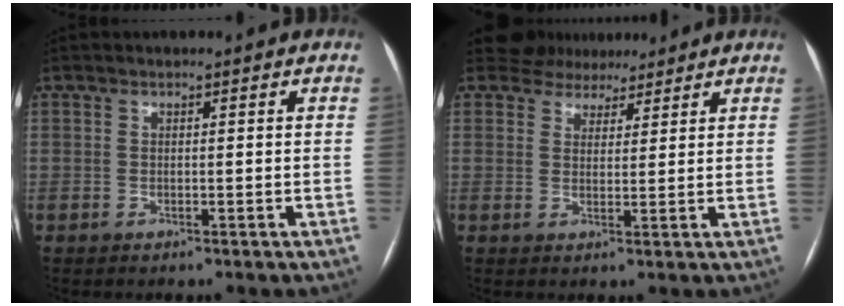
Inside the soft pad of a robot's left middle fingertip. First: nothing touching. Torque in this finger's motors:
{"motor_torque": [-0.18, -0.60, 0.04, -0.01]}